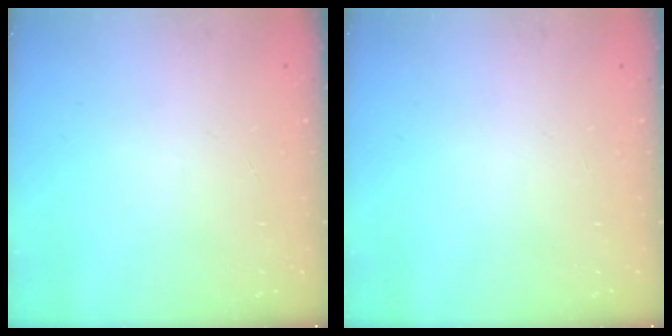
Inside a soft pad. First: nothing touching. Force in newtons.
{"total": 0.0}